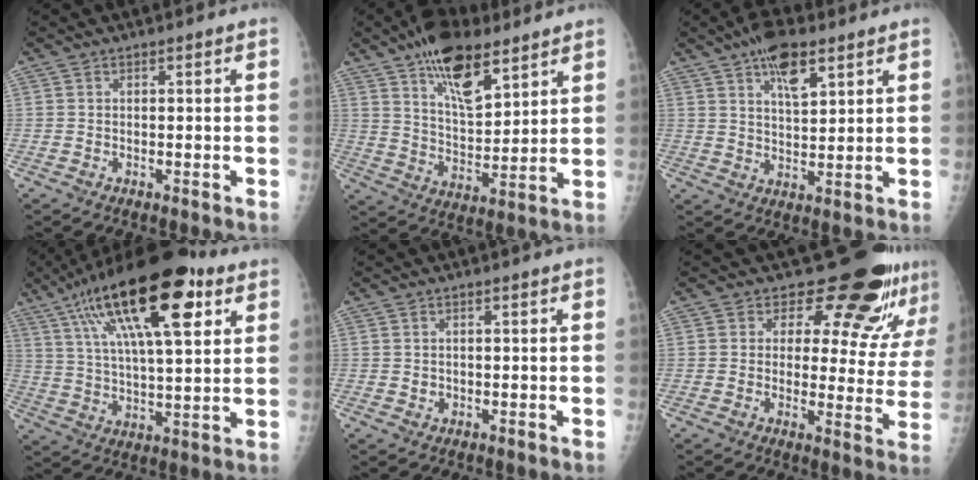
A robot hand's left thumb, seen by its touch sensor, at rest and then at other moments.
{"total": 14.9, "force": [9.3, 6.4, 9.7], "torque": [-0.132, -0.048, 0.161]}
{"total": 8.9, "force": [5.1, 3.5, 6.3], "torque": [-0.091, -0.020, 0.086]}
{"total": 24.2, "force": [11.3, 8.3, 19.8], "torque": [-0.323, -0.008, 0.183]}
{"total": 1.0, "force": [0.1, 0.9, 0.4], "torque": [-0.003, 0.000, 0.004]}
{"total": 15.6, "force": [12.5, 6.3, 6.9], "torque": [-0.032, -0.094, 0.140]}